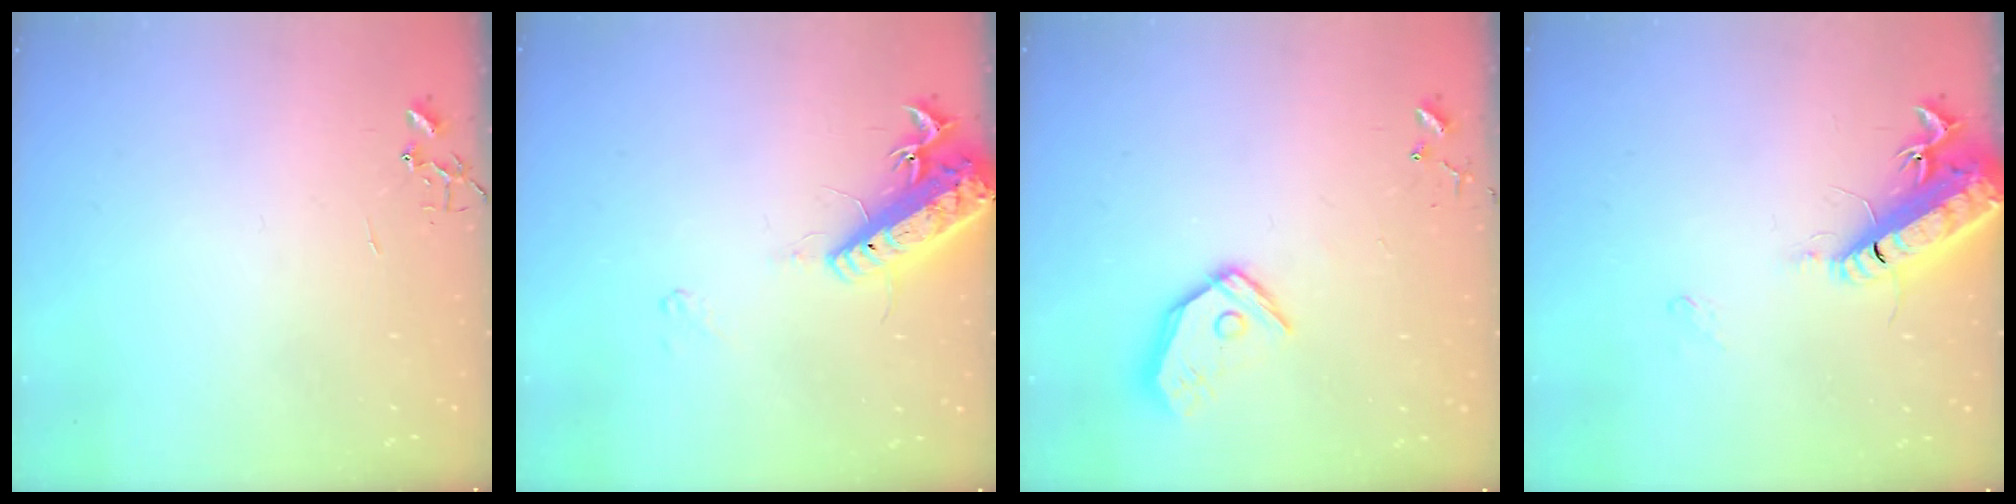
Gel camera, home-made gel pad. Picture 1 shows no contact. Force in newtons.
{"total": 15.7, "press": 15.3, "slide": 3.5}
{"total": 12.4, "press": 12.2, "slide": 1.9}
{"total": 17.2, "press": 16.5, "slide": 4.6}